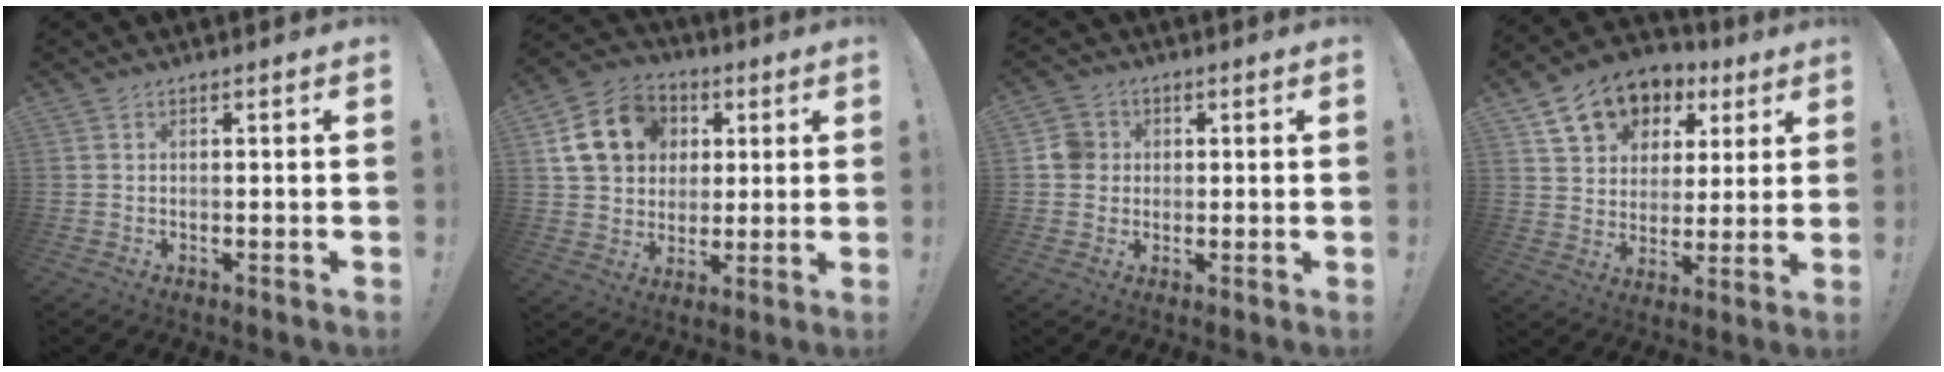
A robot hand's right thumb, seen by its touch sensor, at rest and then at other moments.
{"total": 15.8, "force": [5.1, 13.1, 7.2], "torque": [-0.100, -0.005, 0.110]}
{"total": 2.9, "force": [0.3, 2.7, 1.0], "torque": [-0.004, 0.003, 0.004]}
{"total": 13.7, "force": [7.5, 9.8, 6.0], "torque": [-0.086, -0.038, 0.144]}